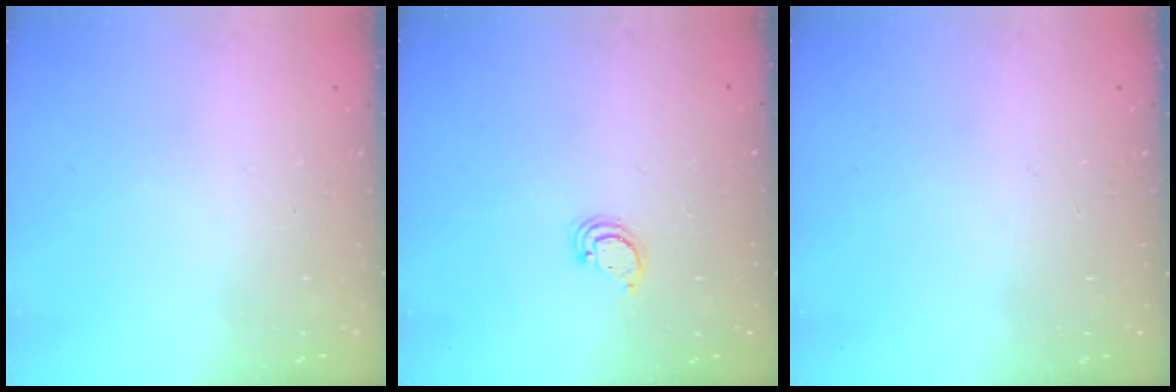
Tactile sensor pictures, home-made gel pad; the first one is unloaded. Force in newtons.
{"total": 2.6, "press": 2.6, "slide": 0.2}
{"total": 0.0}